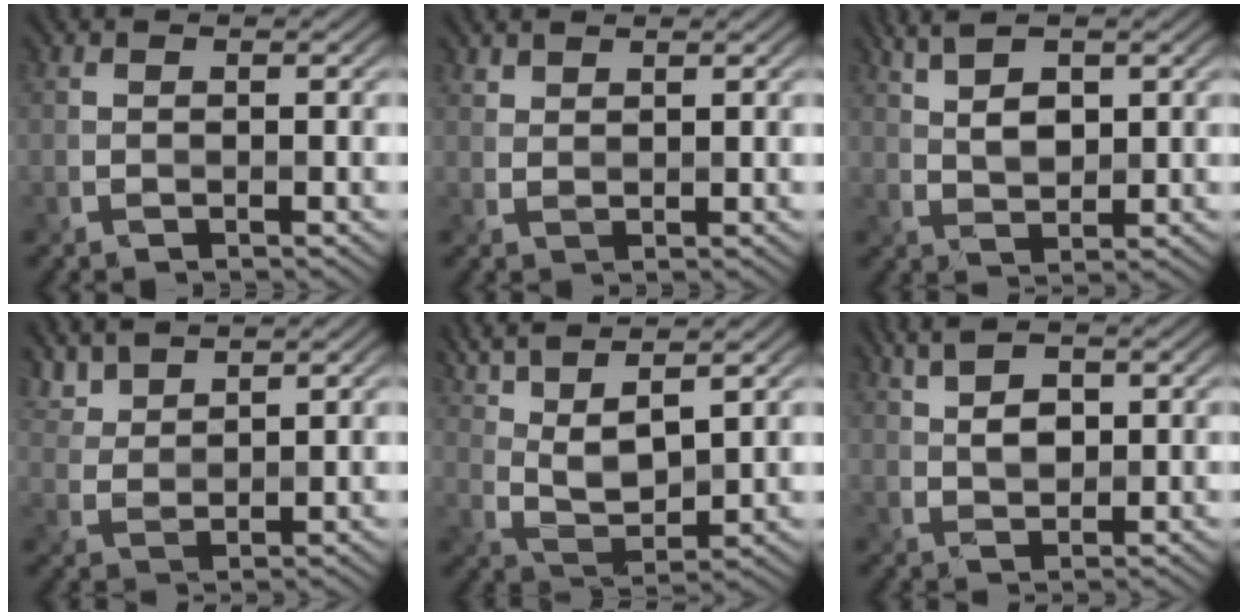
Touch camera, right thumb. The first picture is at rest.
{"total": 1.6, "force": [1.5, 0.5, 0.4], "torque": [-0.013, 0.001, 0.037]}
{"total": 4.8, "force": [2.5, 1.8, 3.7], "torque": [-0.078, 0.001, 0.055]}
{"total": 4.5, "force": [3.9, 1.3, 1.9], "torque": [-0.053, 0.000, 0.090]}
{"total": 9.7, "force": [6.2, 2.6, 7.1], "torque": [-0.162, 0.008, 0.120]}
{"total": 4.2, "force": [1.8, 2.0, 3.2], "torque": [-0.061, 0.000, 0.036]}